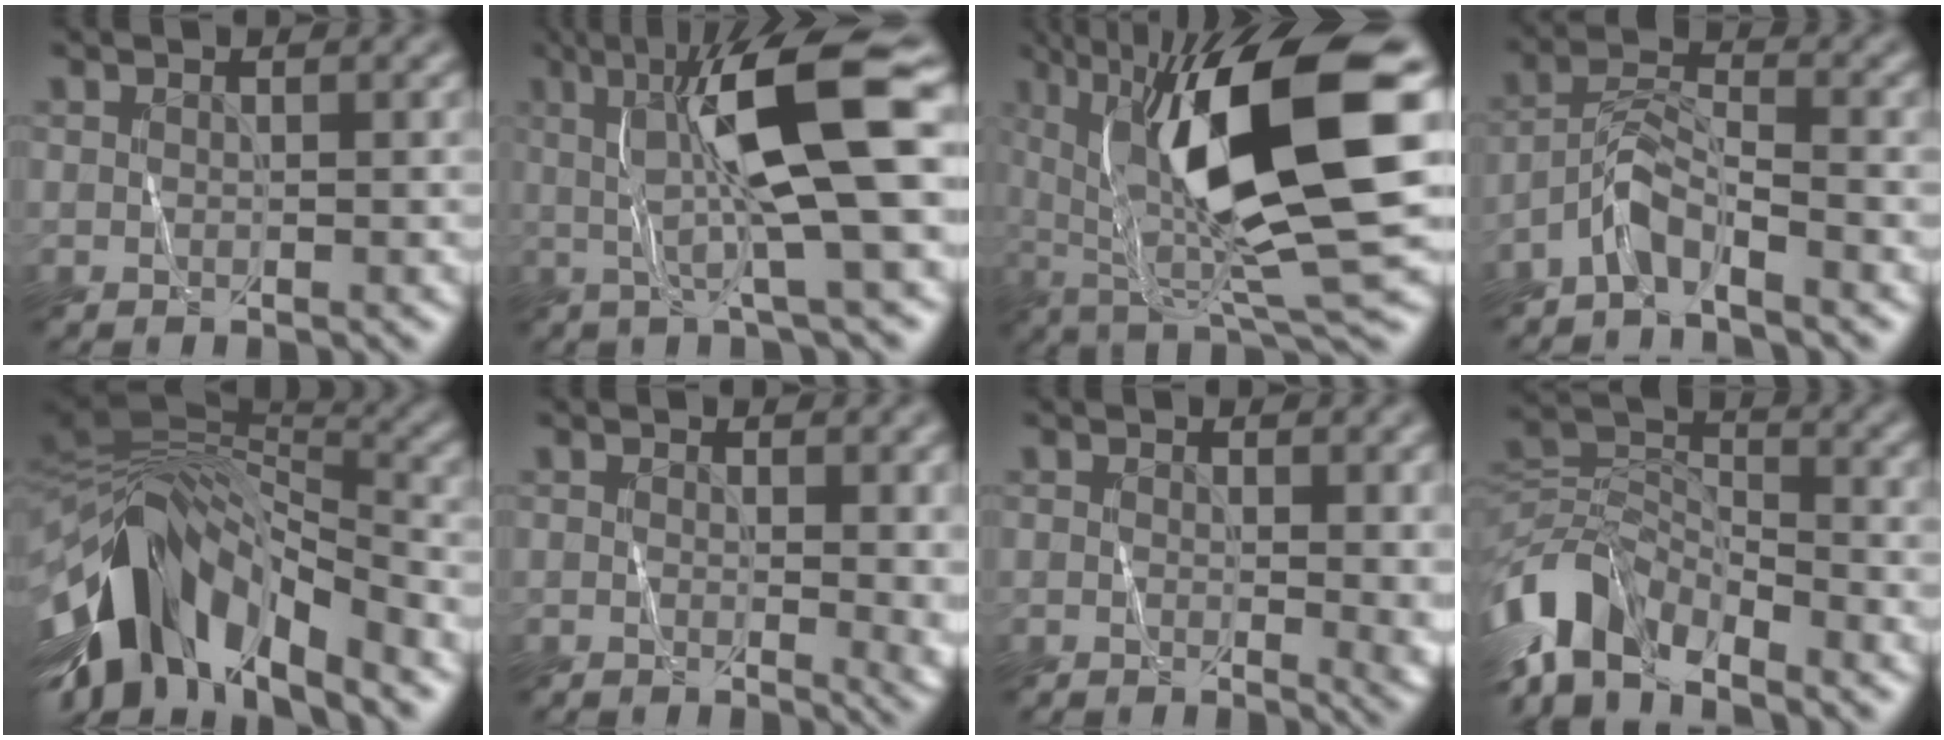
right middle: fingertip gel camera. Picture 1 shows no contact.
{"total": 10.5, "force": [2.0, 2.0, 10.1], "torque": [-0.164, 0.000, 0.039]}
{"total": 15.3, "force": [3.2, 3.5, 14.5], "torque": [-0.246, 0.004, 0.054]}
{"total": 3.2, "force": [-2.6, 0.5, 1.8], "torque": [-0.037, 0.013, -0.059]}
{"total": 13.7, "force": [-5.2, 6.6, 10.8], "torque": [-0.209, 0.013, -0.093]}
{"total": 4.3, "force": [0.3, 2.0, 3.8], "torque": [-0.030, -0.004, 0.005]}
{"total": 3.8, "force": [0.3, 1.6, 3.4], "torque": [-0.030, -0.005, 0.006]}
{"total": 7.3, "force": [-4.9, 3.6, 4.1], "torque": [-0.075, -0.001, -0.107]}